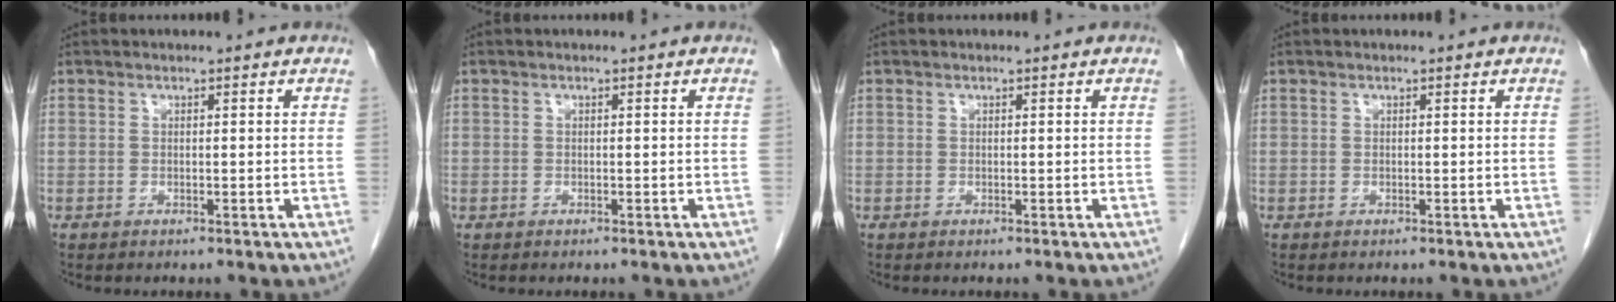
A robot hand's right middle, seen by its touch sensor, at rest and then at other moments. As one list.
[{"total": 0.0}, {"total": 0.0}, {"total": 0.0}]